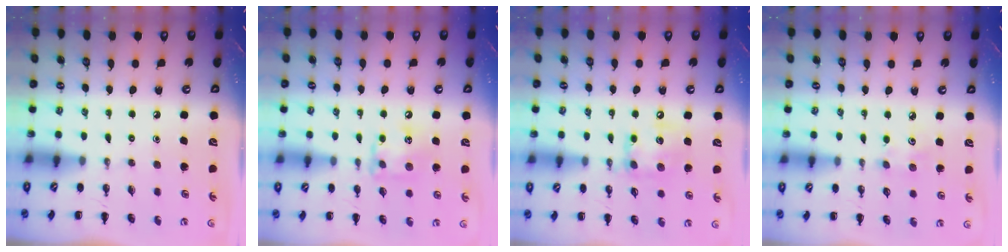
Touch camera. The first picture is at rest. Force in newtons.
{"total": 10.9, "press": 10.8, "slide": 0.9}
{"total": 11.9, "press": 11.7, "slide": 1.9}
{"total": 2.7, "press": 2.6, "slide": 0.8}